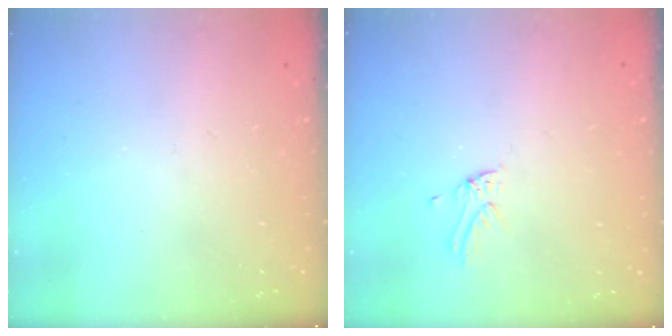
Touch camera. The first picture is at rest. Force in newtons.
{"total": 2.0, "press": 2.0, "slide": 0.1}